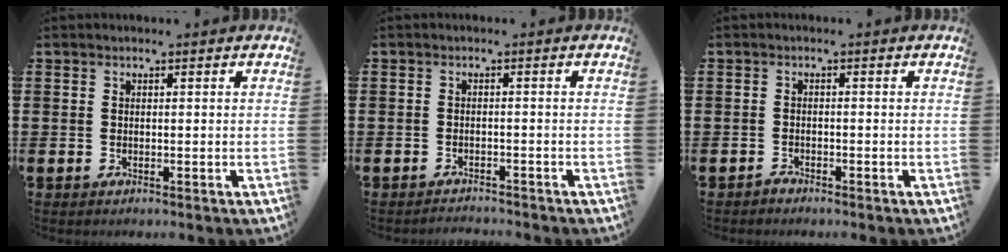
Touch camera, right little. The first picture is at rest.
{"total": 1.2, "force": [-1.2, 0.0, -0.1], "torque": [-0.001, 0.002, -0.025]}
{"total": 0.9, "force": [-0.8, 0.2, 0.0], "torque": [-0.002, -0.001, -0.018]}